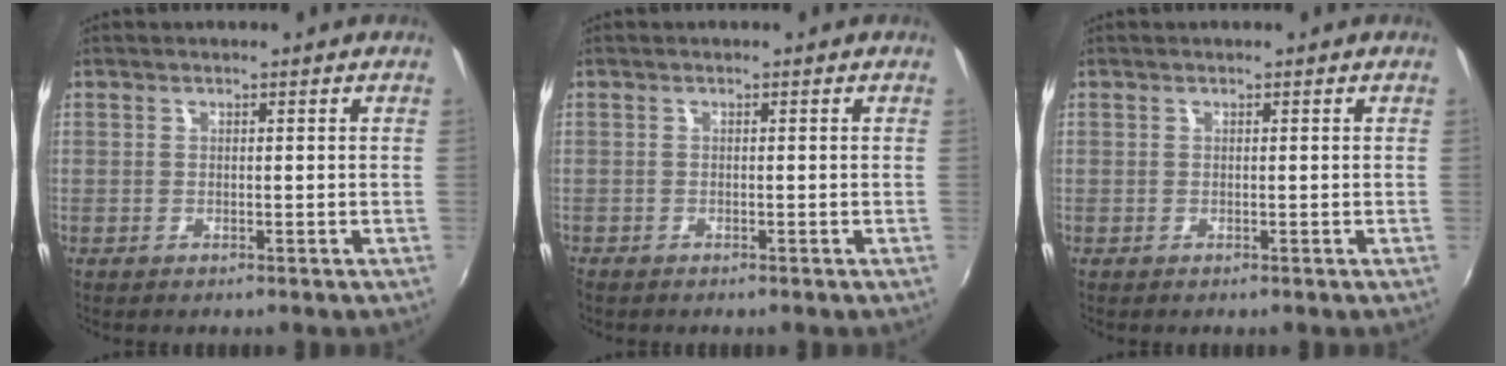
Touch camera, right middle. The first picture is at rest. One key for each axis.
{"total": 0.6, "fx": -0.5, "fy": 0.2, "fz": 0.1, "tx": -0.002, "ty": -0.003, "tz": -0.013}
{"total": 0.0}